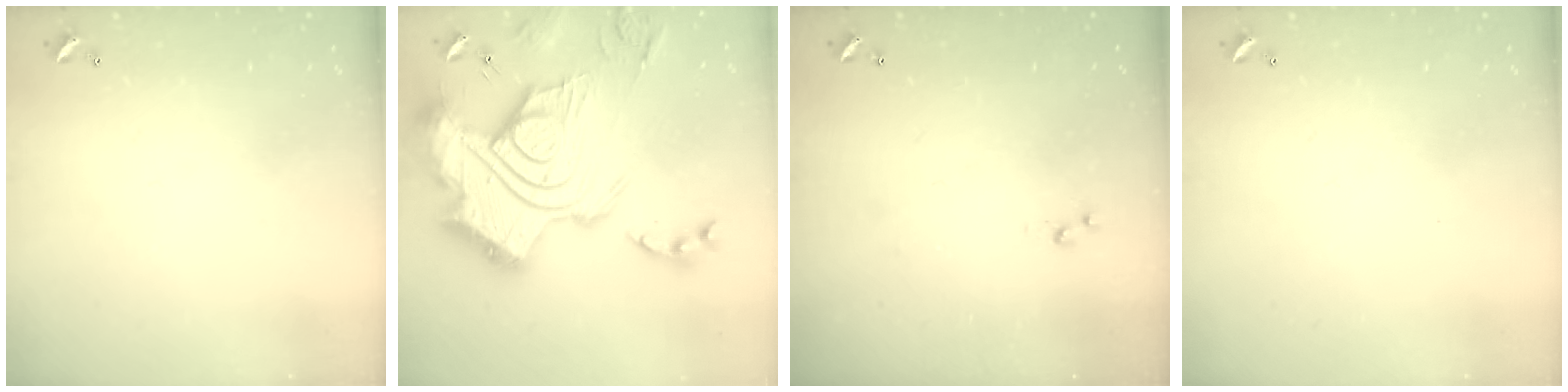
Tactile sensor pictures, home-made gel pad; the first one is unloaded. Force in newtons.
{"total": 3.9, "press": 3.0, "slide": 2.5}
{"total": 3.0, "press": 3.0, "slide": 0.4}
{"total": 0.0}